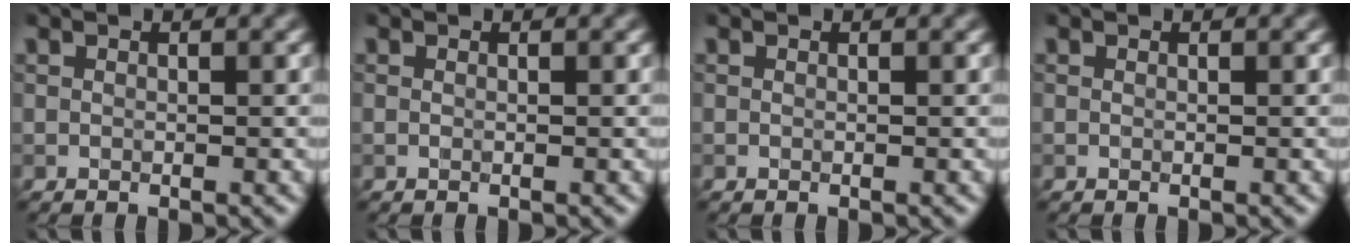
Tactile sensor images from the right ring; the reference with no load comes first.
{"total": 0.0}
{"total": 0.0}
{"total": 0.0}